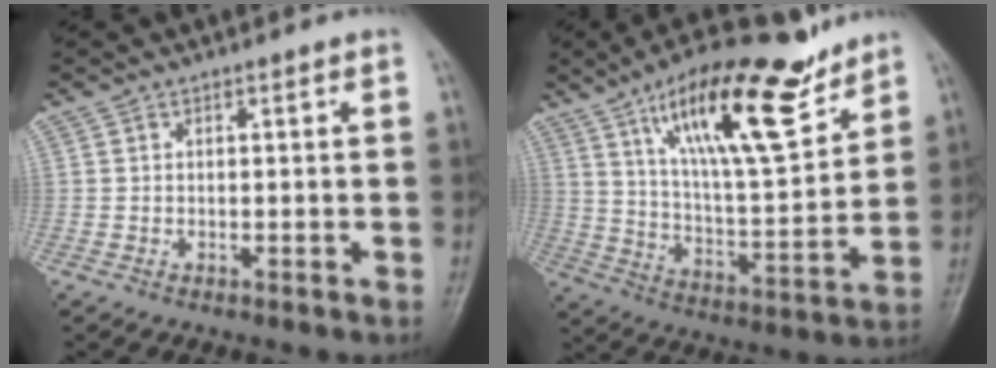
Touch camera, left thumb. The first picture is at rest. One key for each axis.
{"total": 20.5, "fx": 12.8, "fy": 6.1, "fz": 14.9, "tx": -0.214, "ty": -0.061, "tz": 0.222}